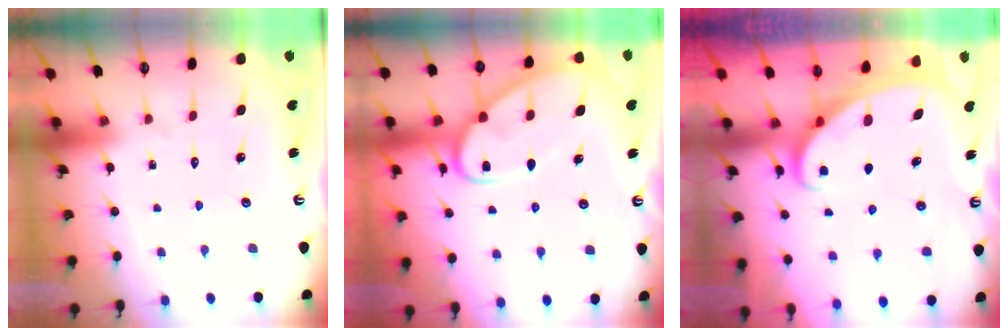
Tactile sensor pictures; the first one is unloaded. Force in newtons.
{"total": 12.9, "press": 12.9, "slide": 1.1}
{"total": 2.2, "press": 2.2, "slide": 0.3}